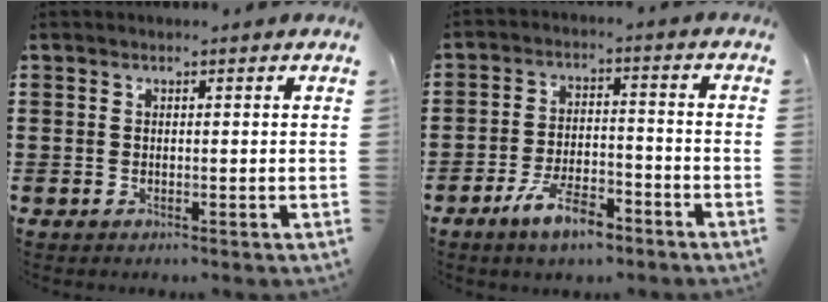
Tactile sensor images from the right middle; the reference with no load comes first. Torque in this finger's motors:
{"motor_torque": [1.67, -0.47, 0.54, 0.16]}